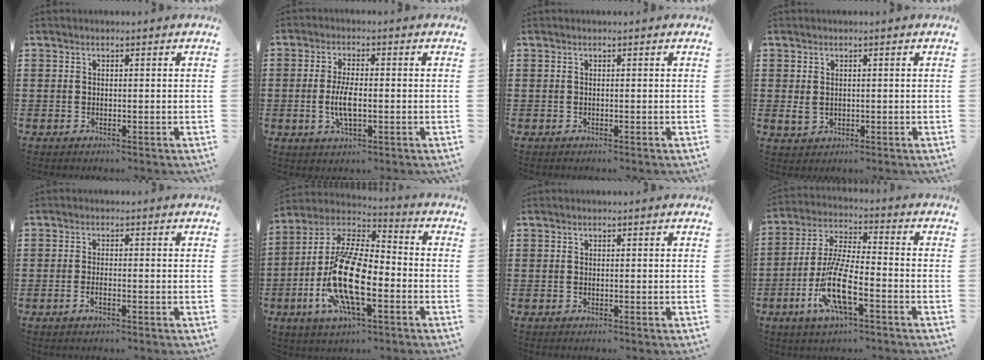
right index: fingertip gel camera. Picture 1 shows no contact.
{"total": 4.8, "force": [-0.8, 1.6, 4.5], "torque": [-0.101, -0.008, -0.020]}
{"total": 0.0}
{"total": 1.7, "force": [0.1, 1.3, 1.1], "torque": [-0.024, 0.002, 0.003]}
{"total": 1.3, "force": [-0.7, 0.2, 1.0], "torque": [-0.017, -0.001, -0.012]}
{"total": 14.7, "force": [-4.9, 5.7, 12.7], "torque": [-0.297, -0.010, -0.103]}
{"total": 0.0}
{"total": 10.5, "force": [-4.6, 2.5, 9.1], "torque": [-0.207, -0.011, -0.092]}